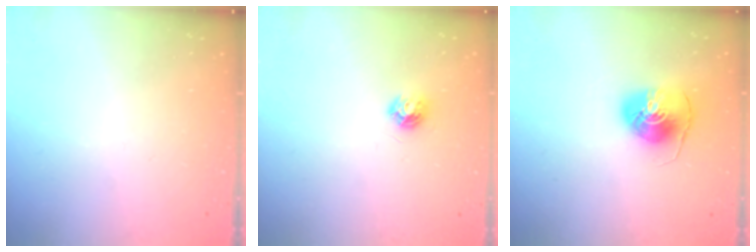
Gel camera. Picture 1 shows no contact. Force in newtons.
{"total": 5.9, "press": 5.9, "slide": 0.5}
{"total": 7.5, "press": 7.5, "slide": 0.7}